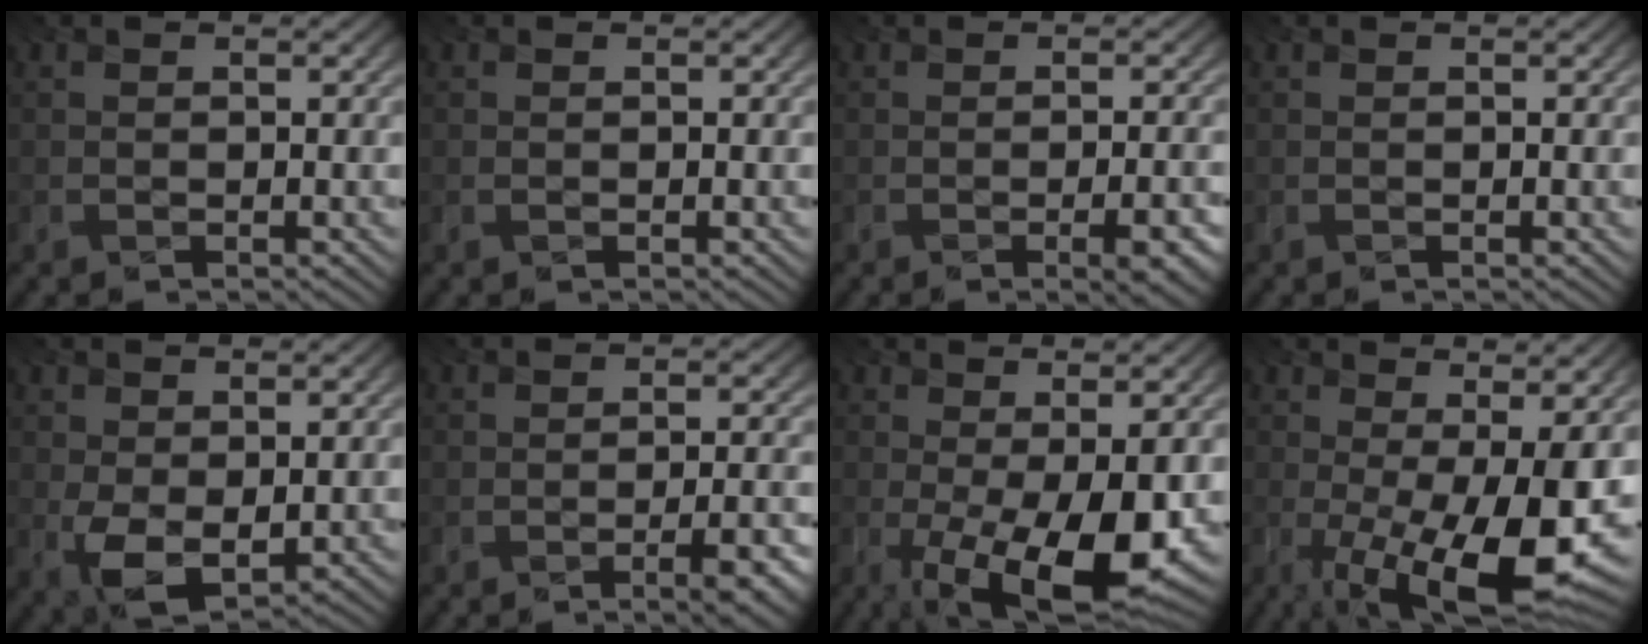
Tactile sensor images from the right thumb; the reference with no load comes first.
{"total": 0.0}
{"total": 4.4, "force": [-2.1, 1.0, 3.7], "torque": [-0.035, 0.005, -0.033]}
{"total": 0.0}
{"total": 5.4, "force": [-0.4, 3.1, 4.4], "torque": [-0.094, -0.009, -0.011]}
{"total": 4.7, "force": [-2.7, 0.8, 3.8], "torque": [-0.041, -0.002, -0.044]}
{"total": 12.1, "force": [-3.2, 4.0, 11.0], "torque": [-0.164, -0.006, -0.046]}
{"total": 15.4, "force": [-2.5, 5.4, 14.2], "torque": [-0.197, -0.011, -0.030]}